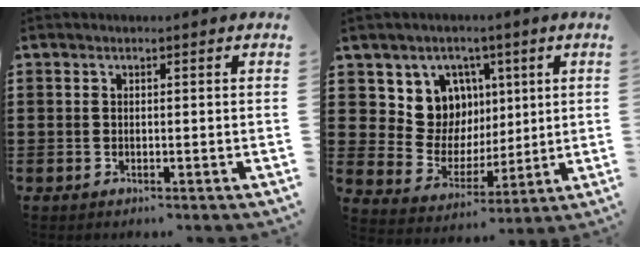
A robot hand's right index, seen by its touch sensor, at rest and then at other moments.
{"total": 8.9, "force": [3.3, 8.1, 1.8], "torque": [-0.069, -0.027, 0.066]}